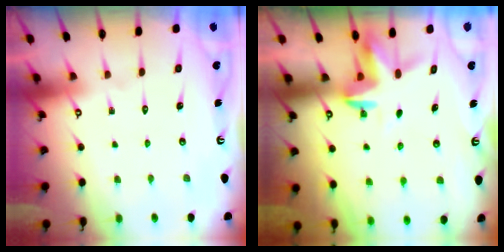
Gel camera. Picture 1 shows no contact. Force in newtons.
{"total": 3.4, "press": 3.4, "slide": 0.2}